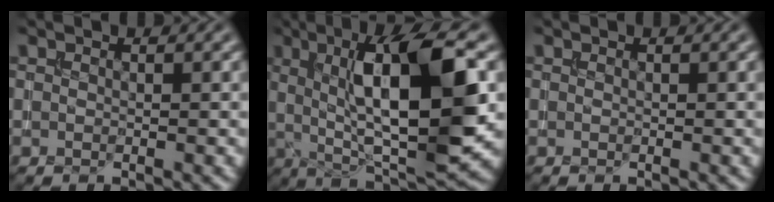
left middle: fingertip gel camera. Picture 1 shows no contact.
{"total": 12.3, "force": [2.1, 3.5, 11.6], "torque": [-0.175, 0.002, 0.038]}
{"total": 0.0}